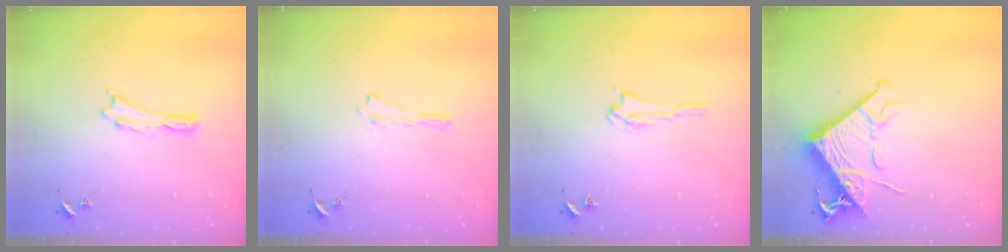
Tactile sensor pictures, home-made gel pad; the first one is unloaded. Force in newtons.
{"total": 0.0}
{"total": 1.5, "press": 1.5, "slide": 0.2}
{"total": 9.0, "press": 8.9, "slide": 1.1}